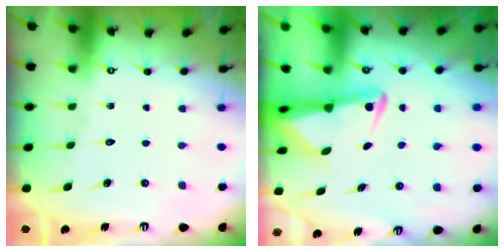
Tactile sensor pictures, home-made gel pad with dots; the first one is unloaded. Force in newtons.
{"total": 3.5, "press": 3.4, "slide": 0.6}